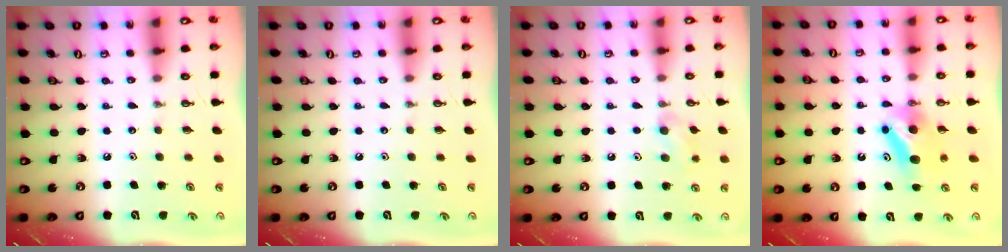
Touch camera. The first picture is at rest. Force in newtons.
{"total": 0.0}
{"total": 7.7, "press": 7.6, "slide": 1.2}
{"total": 7.8, "press": 6.6, "slide": 4.1}